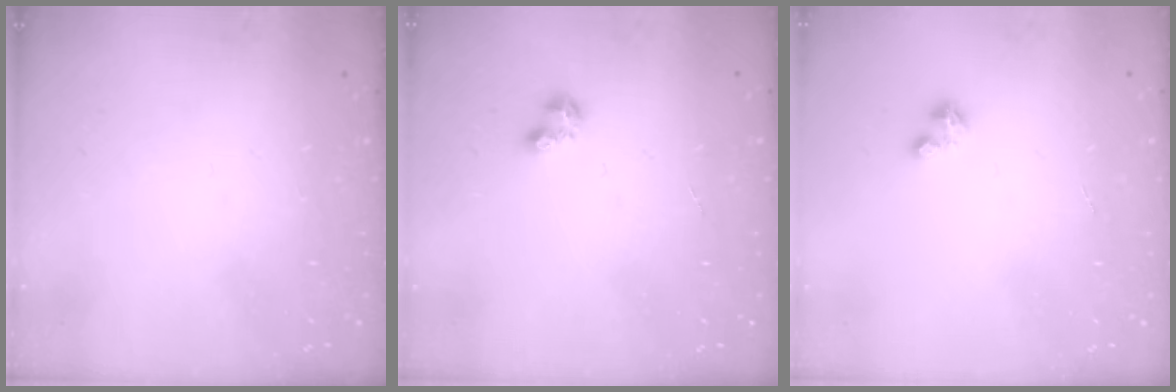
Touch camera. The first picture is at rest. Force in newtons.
{"total": 3.0, "press": 3.0, "slide": 0.4}
{"total": 0.9, "press": 0.9, "slide": 0.3}